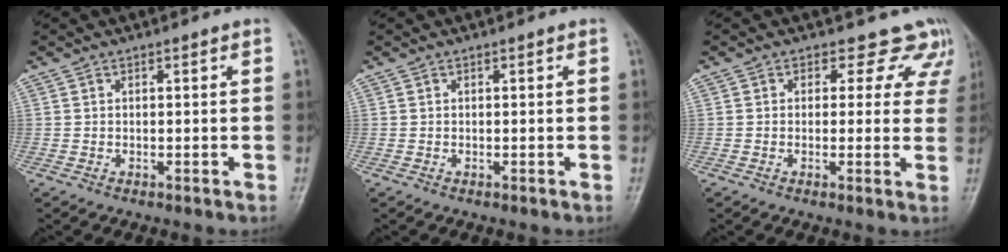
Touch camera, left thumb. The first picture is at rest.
{"total": 0.0}
{"total": 7.7, "force": [5.5, 5.2, 1.4], "torque": [0.038, -0.016, 0.039]}